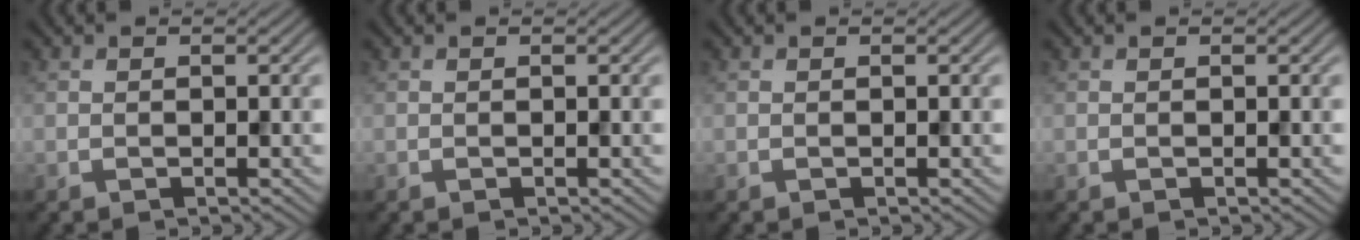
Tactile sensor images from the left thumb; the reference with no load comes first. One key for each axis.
{"total": 0.0}
{"total": 0.0}
{"total": 0.0}